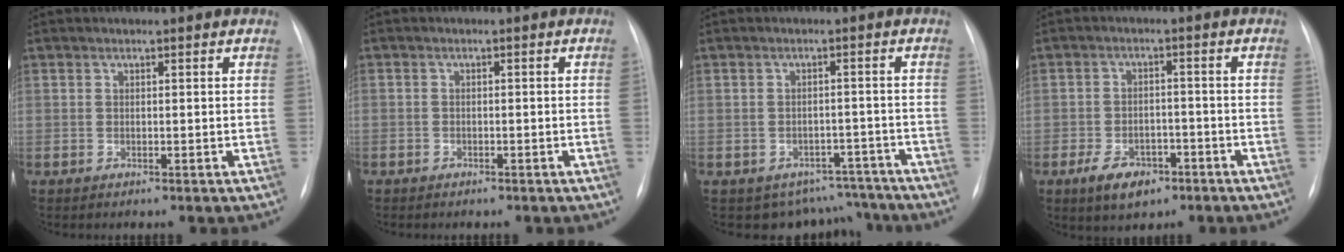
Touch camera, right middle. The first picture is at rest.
{"total": 0.6, "force": [-0.5, 0.0, 0.3], "torque": [-0.005, 0.005, -0.009]}
{"total": 6.9, "force": [-5.9, 3.6, -0.5], "torque": [0.029, 0.030, -0.067]}
{"total": 6.0, "force": [-3.5, 3.4, 3.5], "torque": [-0.061, 0.002, -0.052]}